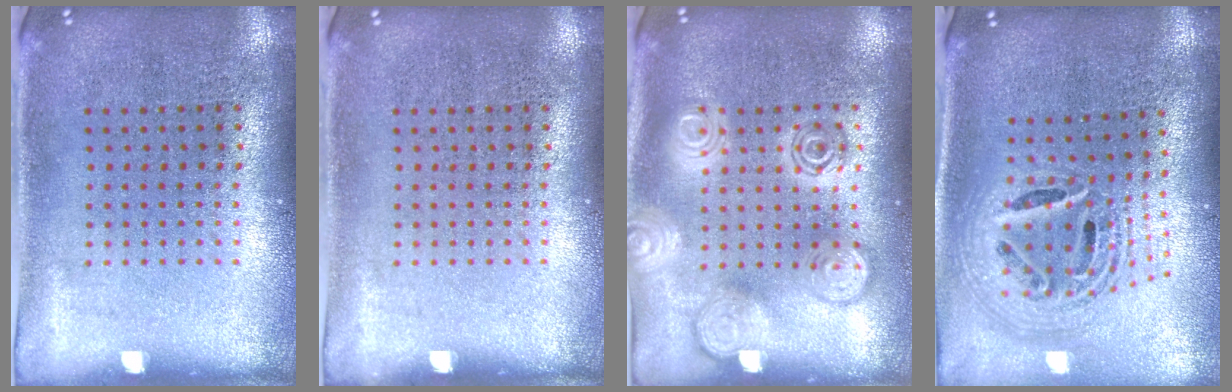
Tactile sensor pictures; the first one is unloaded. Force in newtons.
{"total": 0.0}
{"total": 2.7, "press": 2.7, "slide": 0.3}
{"total": 2.4, "press": 1.8, "slide": 1.6}